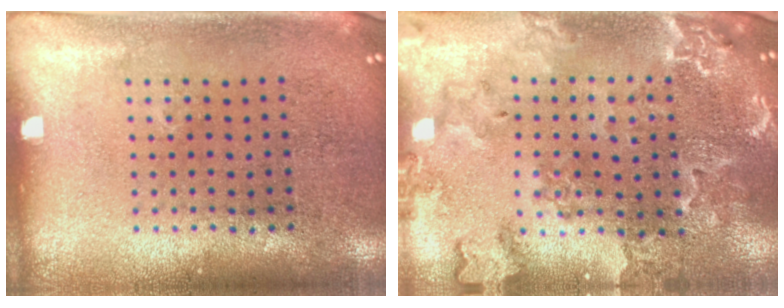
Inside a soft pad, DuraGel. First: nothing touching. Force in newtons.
{"total": 1.9, "press": 1.9, "slide": 0.2}